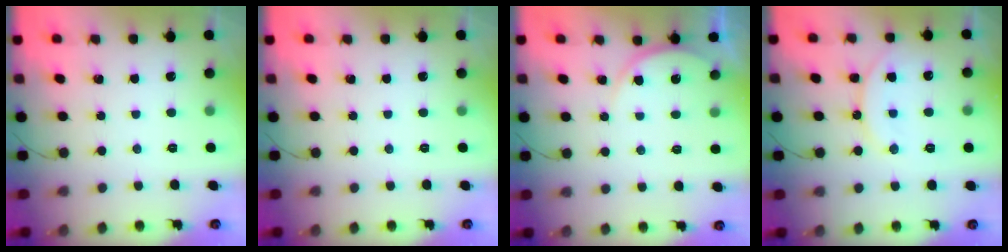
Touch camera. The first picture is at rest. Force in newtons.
{"total": 0.0}
{"total": 4.6, "press": 4.6, "slide": 0.5}
{"total": 12.2, "press": 12.1, "slide": 1.3}